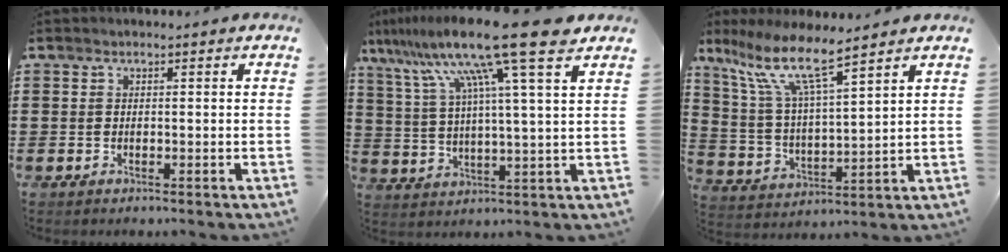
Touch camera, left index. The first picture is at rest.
{"total": 16.4, "force": [10.9, -0.4, 12.3], "torque": [-0.268, -0.040, 0.169]}
{"total": 9.9, "force": [7.4, 1.5, 6.5], "torque": [-0.151, -0.034, 0.127]}